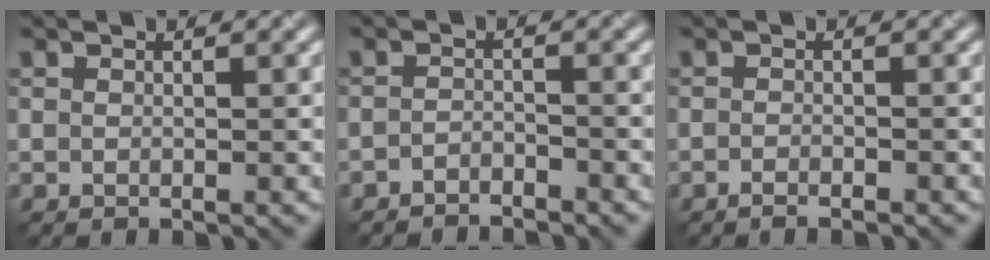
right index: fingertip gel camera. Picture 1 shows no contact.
{"total": 1.7, "force": [-1.7, -0.1, -0.4], "torque": [0.001, 0.002, -0.030]}
{"total": 1.4, "force": [-1.2, 0.1, 0.7], "torque": [-0.014, 0.006, -0.020]}